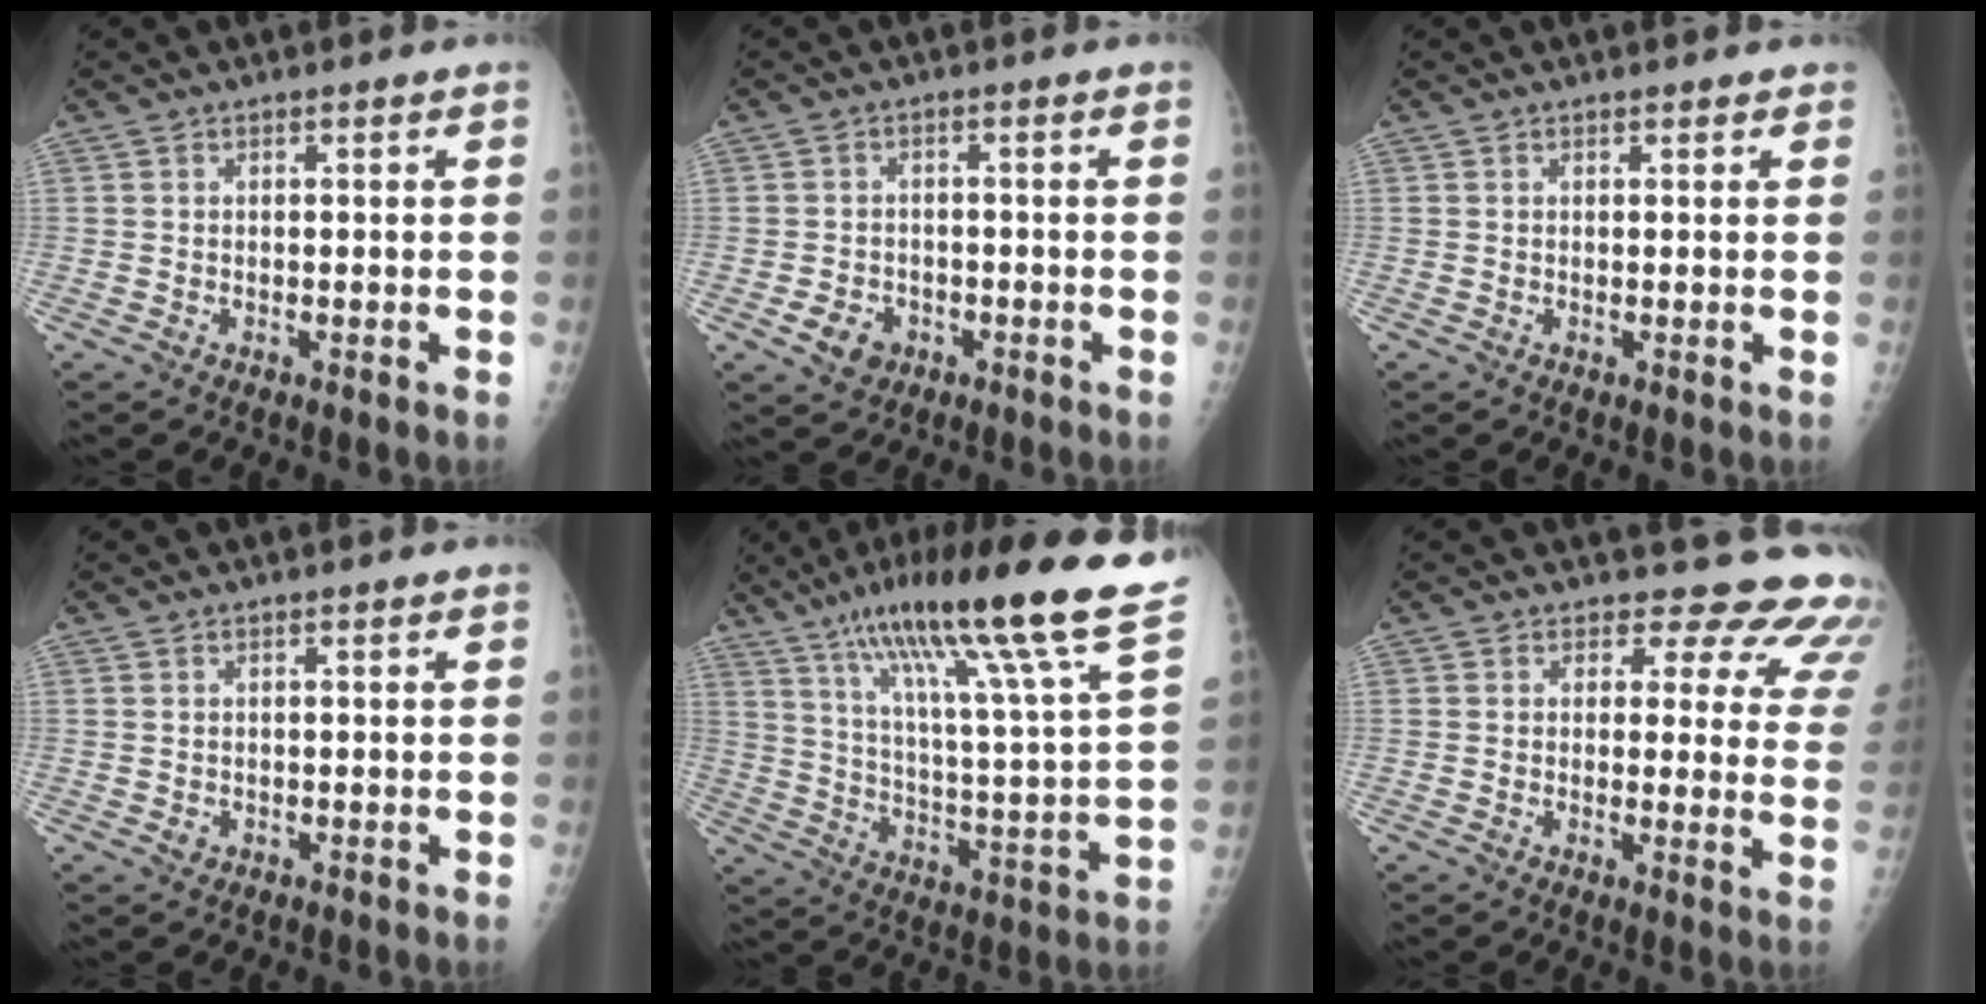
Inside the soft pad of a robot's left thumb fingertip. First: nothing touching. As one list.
[{"total": 4.4, "force": [-1.9, 3.4, 1.9], "torque": [-0.023, 0.007, -0.024]}, {"total": 1.0, "force": [0.9, 0.5, 0.3], "torque": [0.002, -0.002, 0.009]}, {"total": 0.7, "force": [0.0, 0.6, 0.3], "torque": [0.000, 0.001, 0.002]}, {"total": 26.5, "force": [18.2, 1.9, 19.1], "torque": [-0.296, -0.061, 0.282]}, {"total": 14.3, "force": [13.0, 5.5, 2.6], "torque": [0.023, -0.100, 0.111]}]